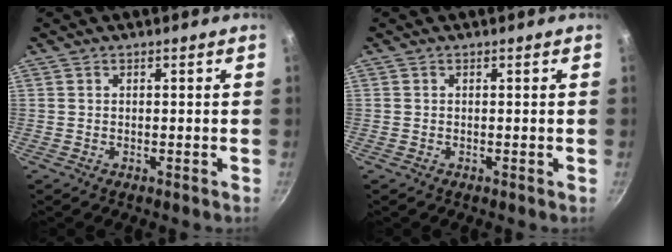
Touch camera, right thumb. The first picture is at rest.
{"total": 0.0}